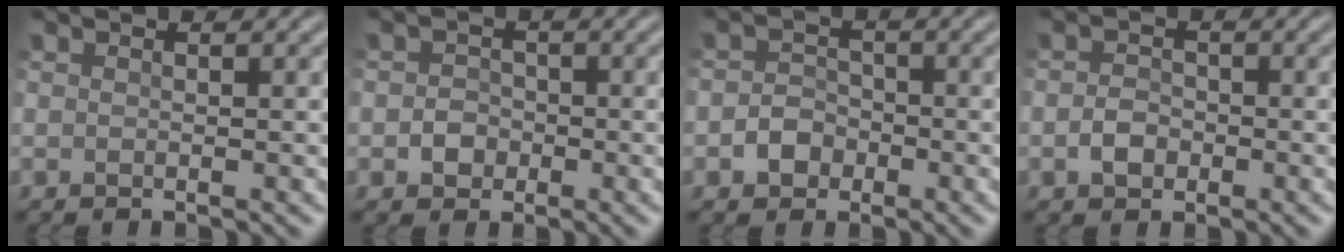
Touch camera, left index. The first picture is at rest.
{"total": 1.7, "force": [-0.3, 1.6, 0.5], "torque": [0.004, 0.005, -0.013]}
{"total": 2.0, "force": [-0.7, 1.8, 0.6], "torque": [-0.007, 0.009, -0.018]}
{"total": 1.6, "force": [-0.4, 1.3, 0.7], "torque": [-0.014, 0.006, -0.012]}